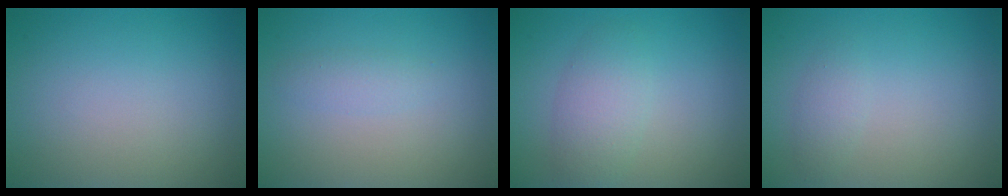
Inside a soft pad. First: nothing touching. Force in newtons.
{"total": 1.1, "press": 1.1, "slide": 0.0}
{"total": 3.0, "press": 3.0, "slide": 0.1}
{"total": 1.2, "press": 1.2, "slide": 0.0}